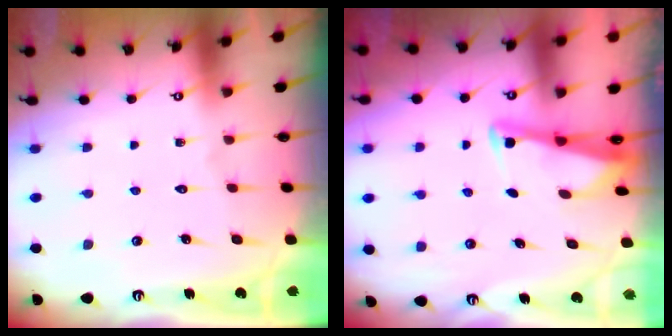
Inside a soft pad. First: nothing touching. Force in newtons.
{"total": 3.0, "press": 3.0, "slide": 0.3}